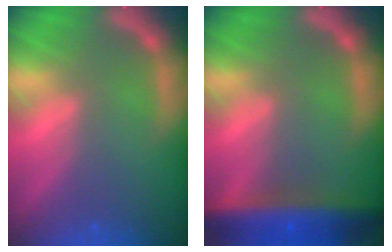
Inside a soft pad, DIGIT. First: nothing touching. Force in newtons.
{"total": 8.0}